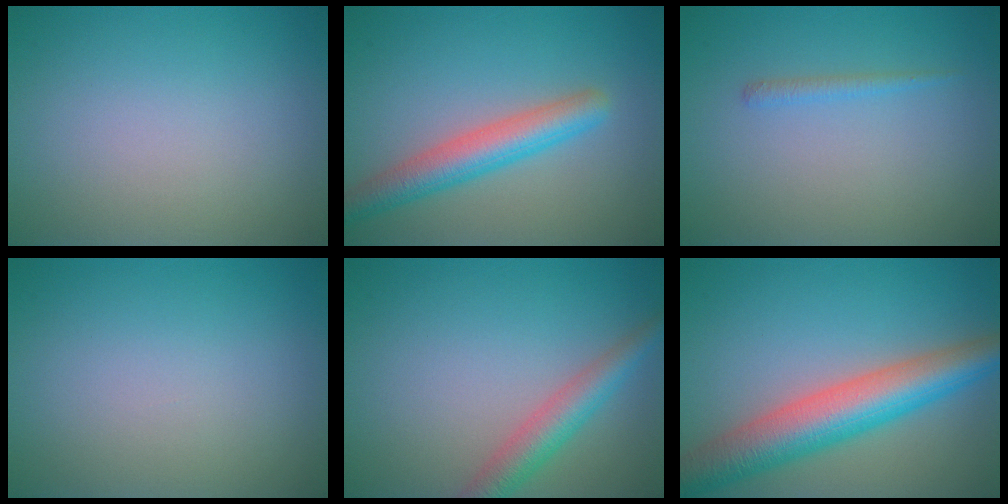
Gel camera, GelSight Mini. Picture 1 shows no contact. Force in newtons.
{"total": 4.5, "press": 4.5, "slide": 0.2}
{"total": 0.9, "press": 0.9, "slide": 0.1}
{"total": 0.0}
{"total": 3.7, "press": 3.7, "slide": 0.1}
{"total": 8.1, "press": 8.1, "slide": 0.4}